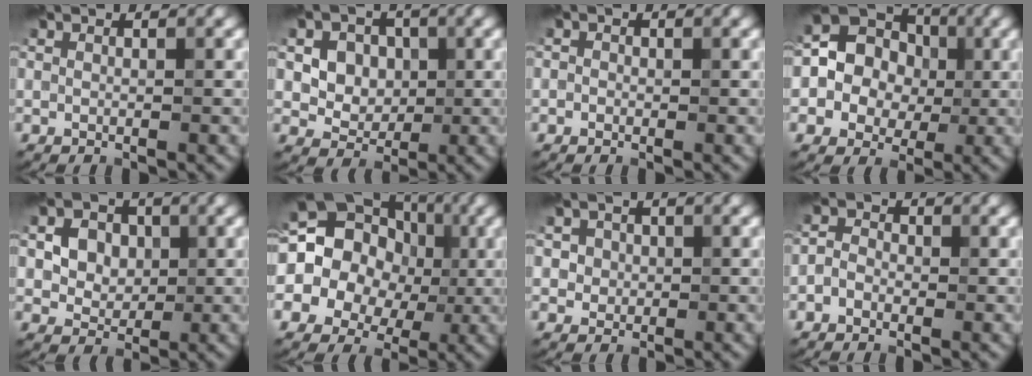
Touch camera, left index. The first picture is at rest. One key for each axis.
{"total": 6.4, "fx": 1.7, "fy": 5.1, "fz": 3.5, "tx": -0.062, "ty": 0.008, "tz": 0.024}
{"total": 0.7, "fx": -0.2, "fy": 0.7, "fz": 0.1, "tx": 0.006, "ty": -0.004, "tz": -0.009}
{"total": 8.7, "fx": 0.0, "fy": 7.9, "fz": 3.6, "tx": -0.062, "ty": 0.029, "tz": -0.024}
{"total": 5.5, "fx": 1.4, "fy": 4.3, "fz": 3.1, "tx": -0.061, "ty": 0.009, "tz": 0.016}
{"total": 13.8, "fx": 0.7, "fy": 12.4, "fz": 6.1, "tx": -0.131, "ty": 0.037, "tz": -0.018}
{"total": 2.4, "fx": 0.5, "fy": 2.2, "fz": 0.9, "tx": -0.010, "ty": 0.003, "tz": 0.009}
{"total": 1.6, "fx": -1.0, "fy": 1.2, "fz": 0.5, "tx": -0.006, "ty": 0.003, "tz": -0.029}